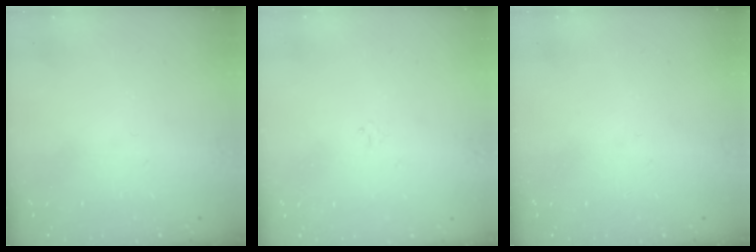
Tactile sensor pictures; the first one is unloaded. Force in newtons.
{"total": 0.7, "press": 0.5, "slide": 0.4}
{"total": 0.0}